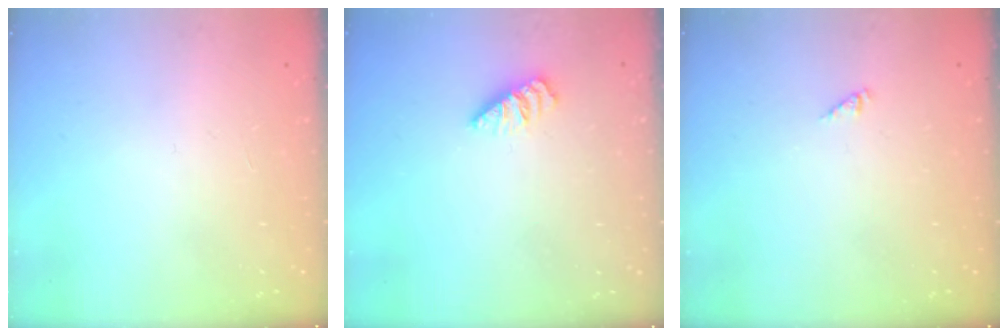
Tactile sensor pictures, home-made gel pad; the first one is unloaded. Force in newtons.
{"total": 0.0}
{"total": 0.0}